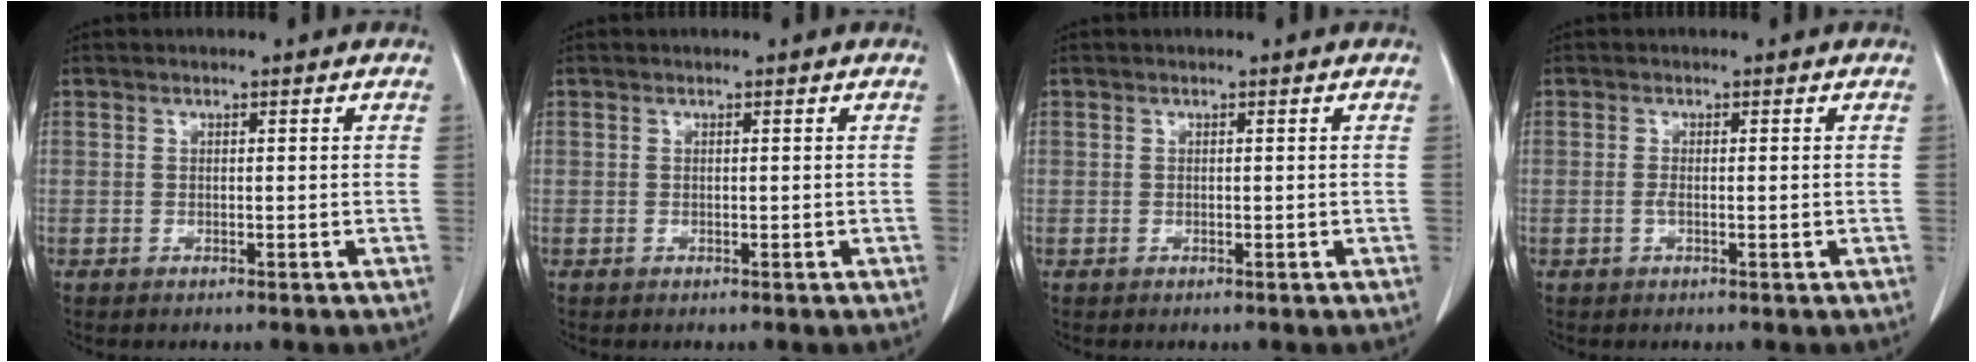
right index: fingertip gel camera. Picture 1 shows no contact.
{"total": 0.0}
{"total": 0.0}
{"total": 1.2, "force": [-0.2, 0.3, 1.2], "torque": [-0.023, -0.001, -0.005]}